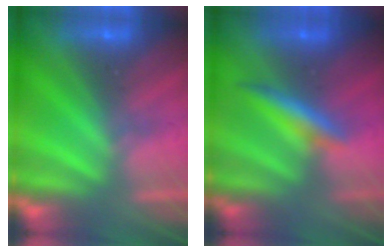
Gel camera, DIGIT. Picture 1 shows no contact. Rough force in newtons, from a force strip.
{"total": 1.1}